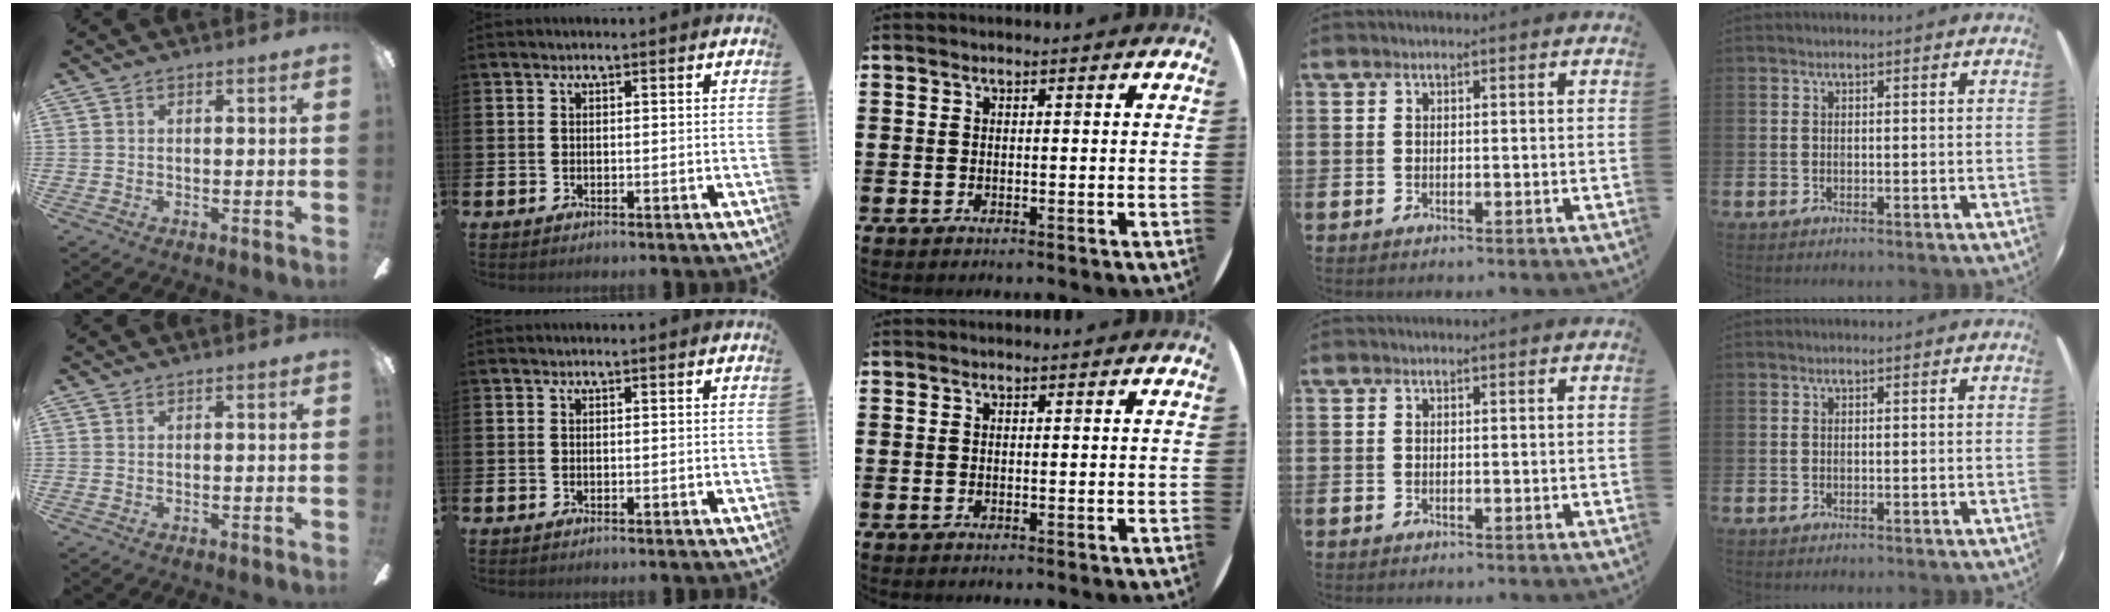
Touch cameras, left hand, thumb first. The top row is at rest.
{}